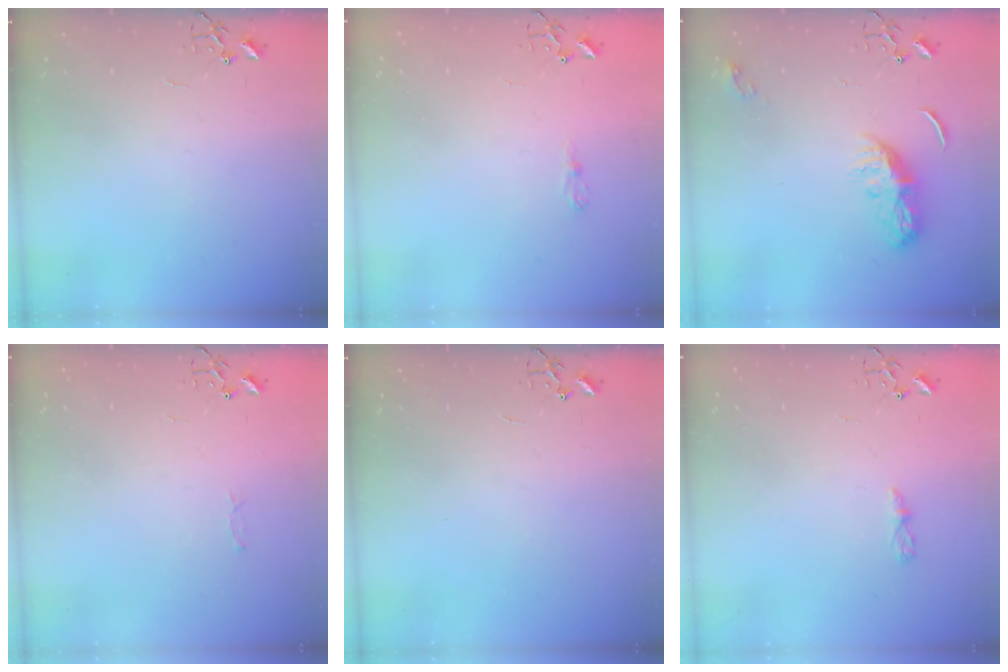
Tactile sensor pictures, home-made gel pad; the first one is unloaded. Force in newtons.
{"total": 6.5, "press": 6.5, "slide": 0.6}
{"total": 8.9, "press": 8.9, "slide": 0.1}
{"total": 2.8, "press": 2.8, "slide": 0.4}
{"total": 0.0}
{"total": 4.4, "press": 4.4, "slide": 0.6}